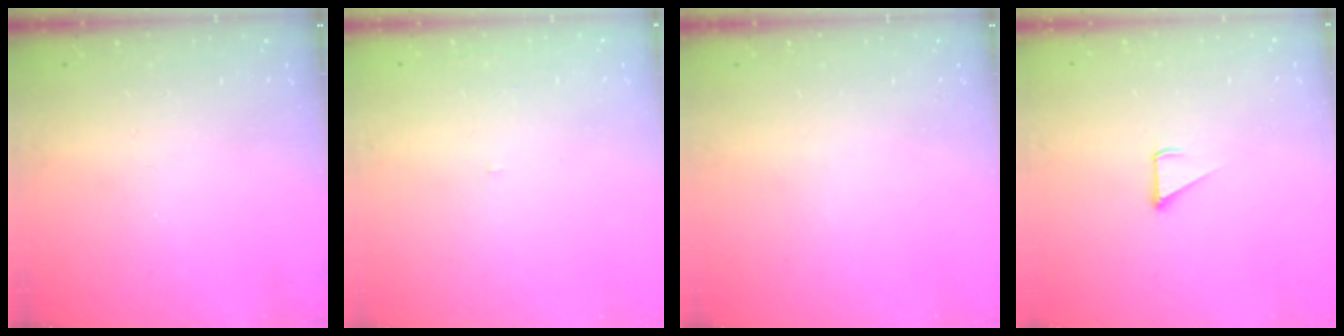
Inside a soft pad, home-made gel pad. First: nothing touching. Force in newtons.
{"total": 2.0, "press": 2.0, "slide": 0.1}
{"total": 0.0}
{"total": 1.9, "press": 1.9, "slide": 0.1}